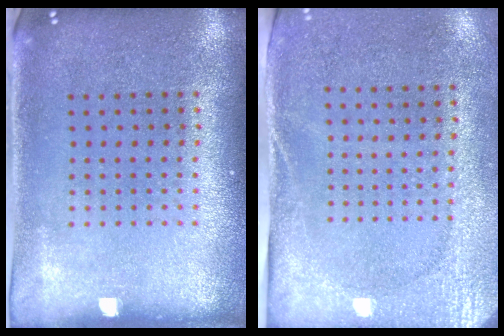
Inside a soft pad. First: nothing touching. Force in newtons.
{"total": 2.7, "press": 2.2, "slide": 1.6}